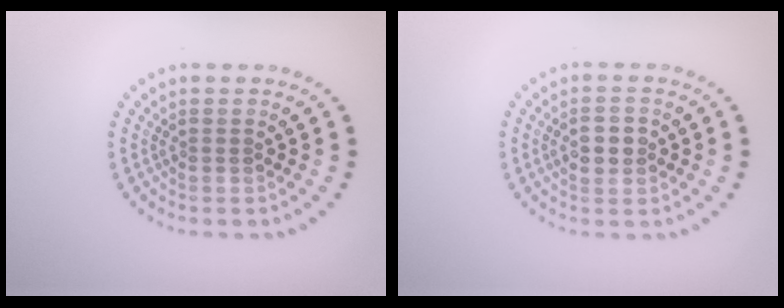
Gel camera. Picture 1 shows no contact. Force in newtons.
{"total": 2.8, "press": 2.8, "slide": 0.0}